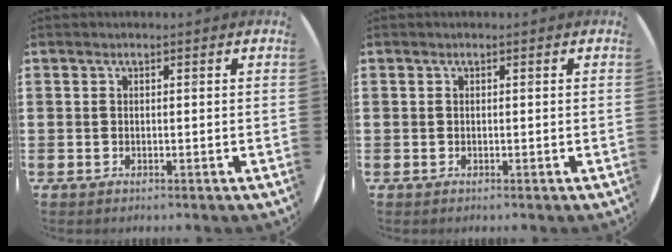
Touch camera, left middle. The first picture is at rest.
{"total": 0.0}